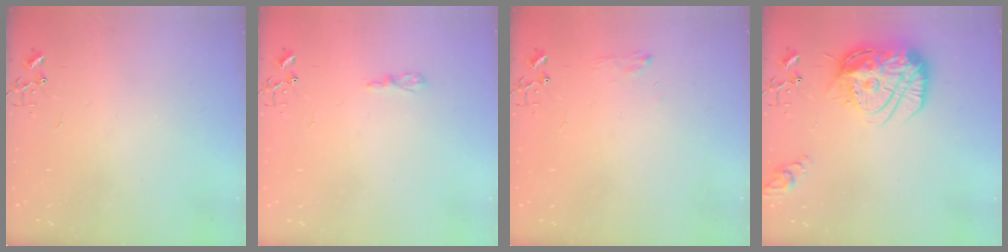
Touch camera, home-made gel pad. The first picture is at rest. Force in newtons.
{"total": 4.8, "press": 4.7, "slide": 0.6}
{"total": 6.3, "press": 6.2, "slide": 0.8}
{"total": 19.4, "press": 19.3, "slide": 1.7}